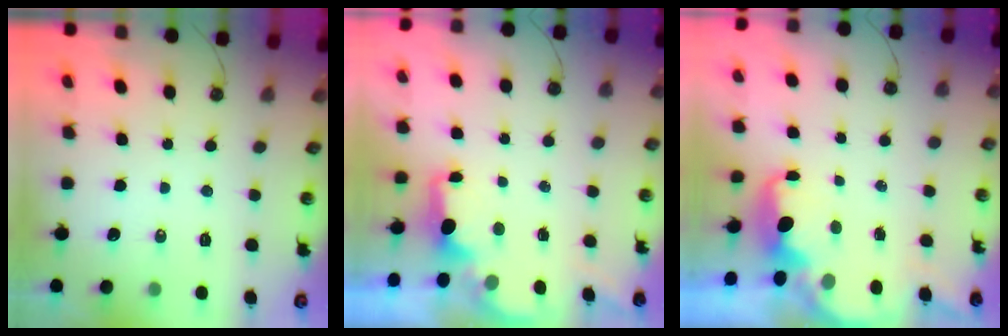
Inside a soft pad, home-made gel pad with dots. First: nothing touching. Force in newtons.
{"total": 1.9, "press": 1.7, "slide": 0.8}
{"total": 2.5, "press": 2.4, "slide": 0.7}